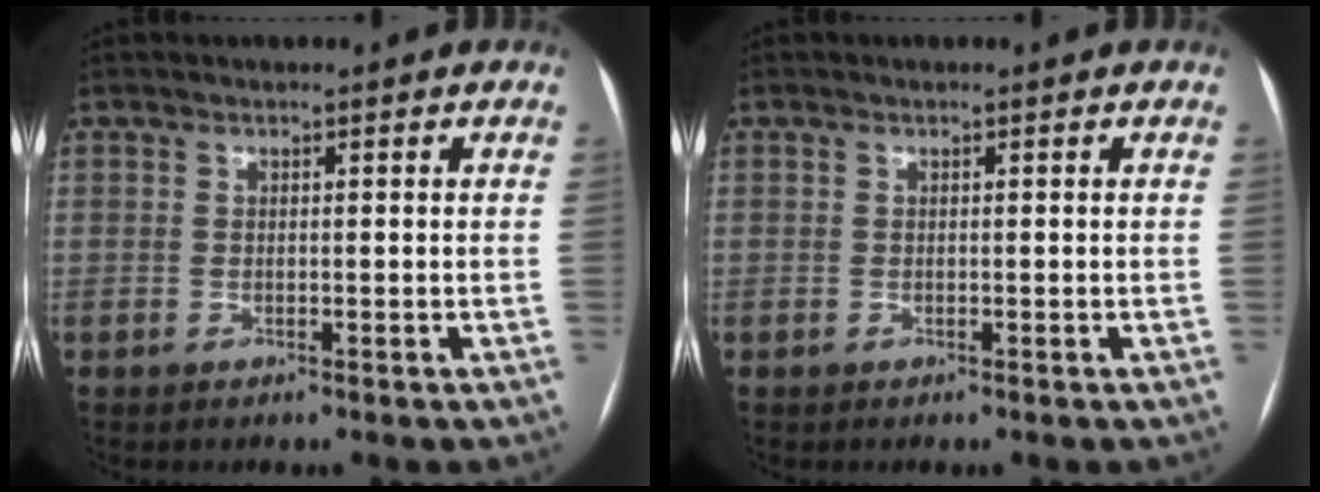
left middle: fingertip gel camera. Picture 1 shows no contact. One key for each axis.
{"total": 0.0}